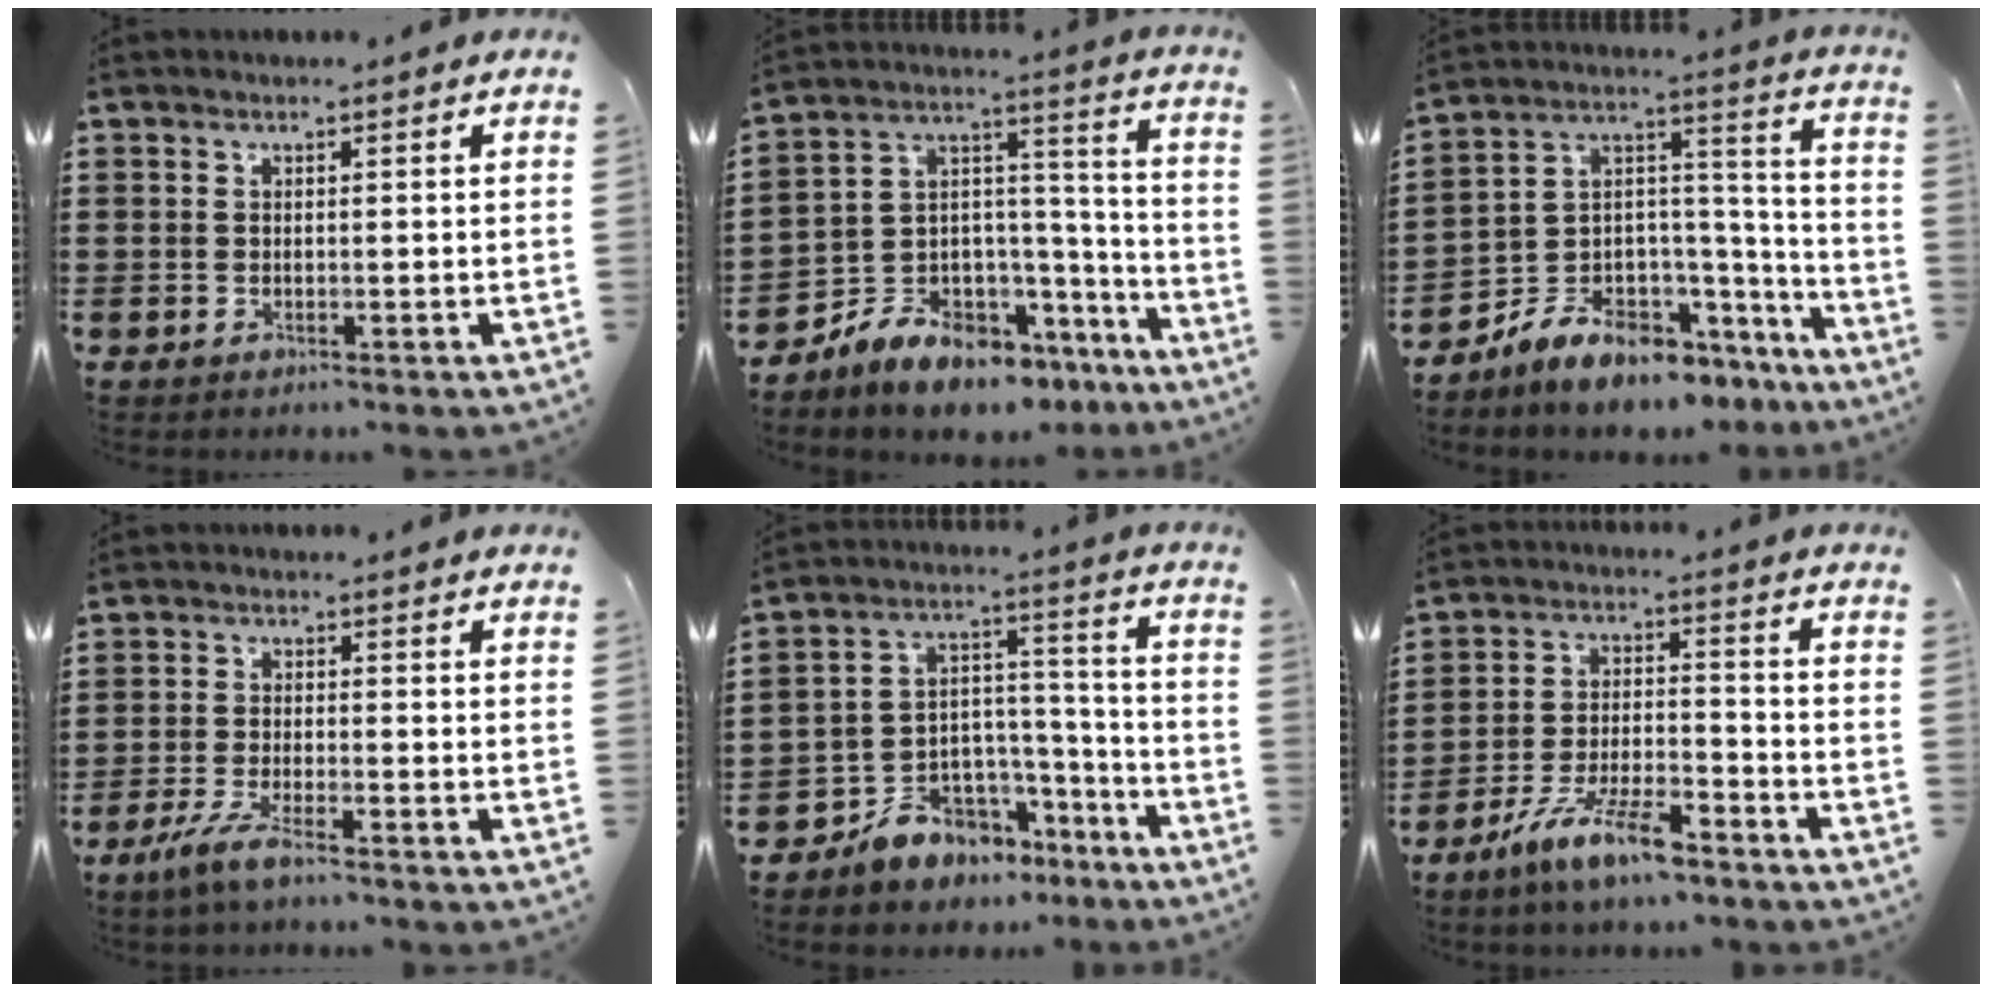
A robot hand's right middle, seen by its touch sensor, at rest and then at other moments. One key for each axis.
{"total": 7.8, "fx": -7.0, "fy": 3.4, "fz": 0.7, "tx": -0.041, "ty": -0.002, "tz": -0.141}
{"total": 7.7, "fx": -6.5, "fy": 3.6, "fz": 1.8, "tx": -0.051, "ty": 0.005, "tz": -0.128}
{"total": 4.2, "fx": -3.0, "fy": 0.1, "fz": 3.0, "tx": -0.078, "ty": -0.016, "tz": -0.059}
{"total": 7.3, "fx": -6.2, "fy": 3.8, "fz": 0.1, "tx": -0.009, "ty": 0.017, "tz": -0.117}
{"total": 8.4, "fx": -6.5, "fy": 1.4, "fz": 5.2, "tx": -0.112, "ty": 0.000, "tz": -0.126}